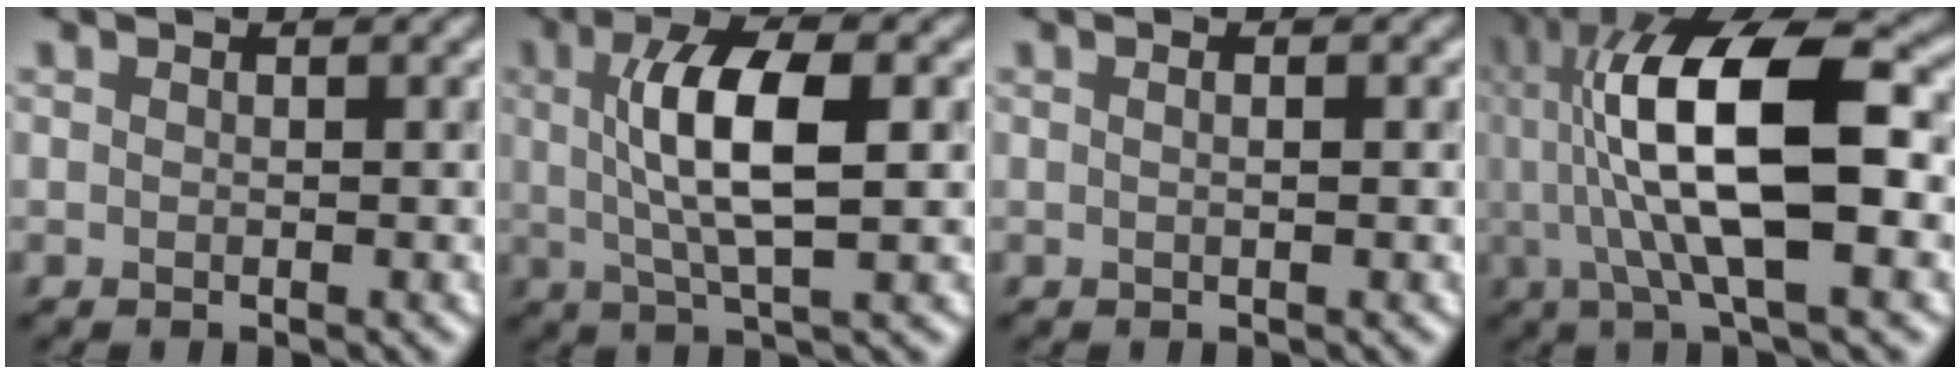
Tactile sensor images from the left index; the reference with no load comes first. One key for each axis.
{"total": 7.1, "fx": 0.9, "fy": 2.1, "fz": 6.7, "tx": -0.119, "ty": 0.009, "tz": 0.014}
{"total": 1.2, "fx": 0.3, "fy": 0.4, "fz": 1.0, "tx": -0.004, "ty": -0.007, "tz": -0.002}
{"total": 12.8, "fx": 0.8, "fy": 3.9, "fz": 12.1, "tx": -0.208, "ty": 0.014, "tz": 0.009}